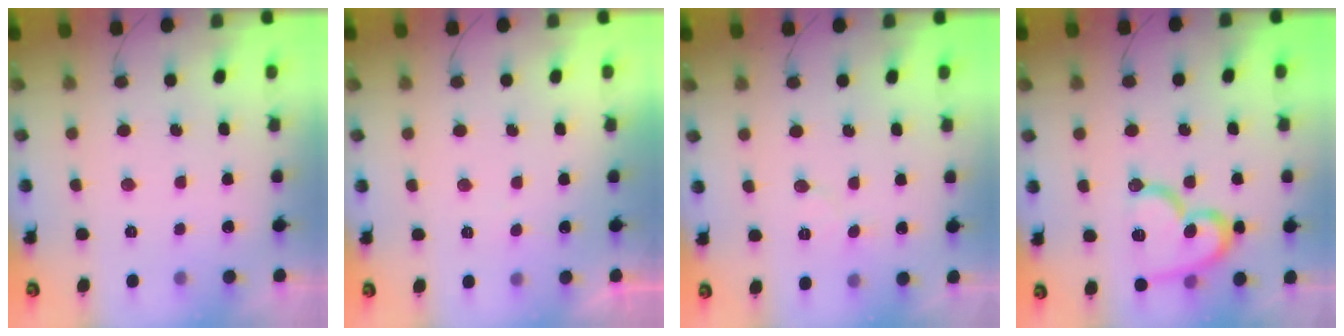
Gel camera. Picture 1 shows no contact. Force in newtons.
{"total": 4.1, "press": 4.1, "slide": 0.3}
{"total": 5.8, "press": 5.8, "slide": 0.5}
{"total": 16.1, "press": 16.0, "slide": 1.0}